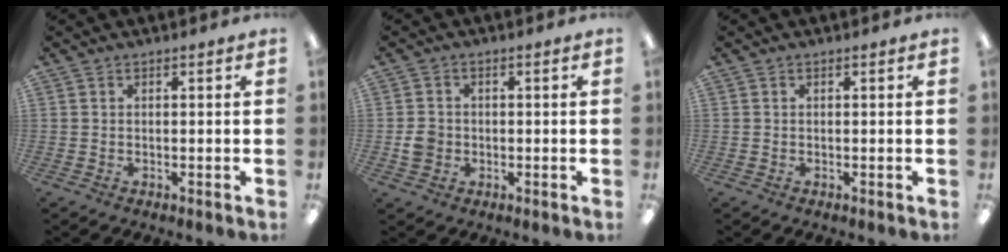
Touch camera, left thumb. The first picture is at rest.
{"total": 3.8, "force": [-0.6, 3.4, 1.5], "torque": [-0.017, 0.004, -0.011]}
{"total": 0.0}